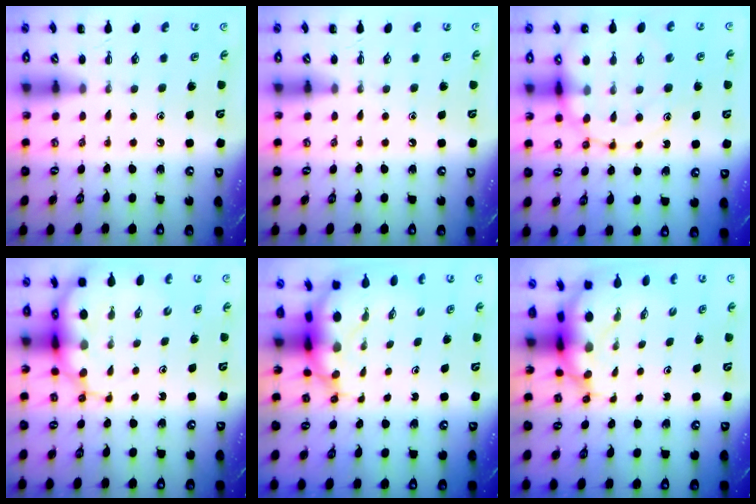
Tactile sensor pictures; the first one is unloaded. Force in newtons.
{"total": 0.0}
{"total": 15.7, "press": 15.6, "slide": 1.7}
{"total": 9.1, "press": 8.8, "slide": 2.3}
{"total": 7.3, "press": 7.0, "slide": 1.9}
{"total": 7.3, "press": 7.0, "slide": 1.9}